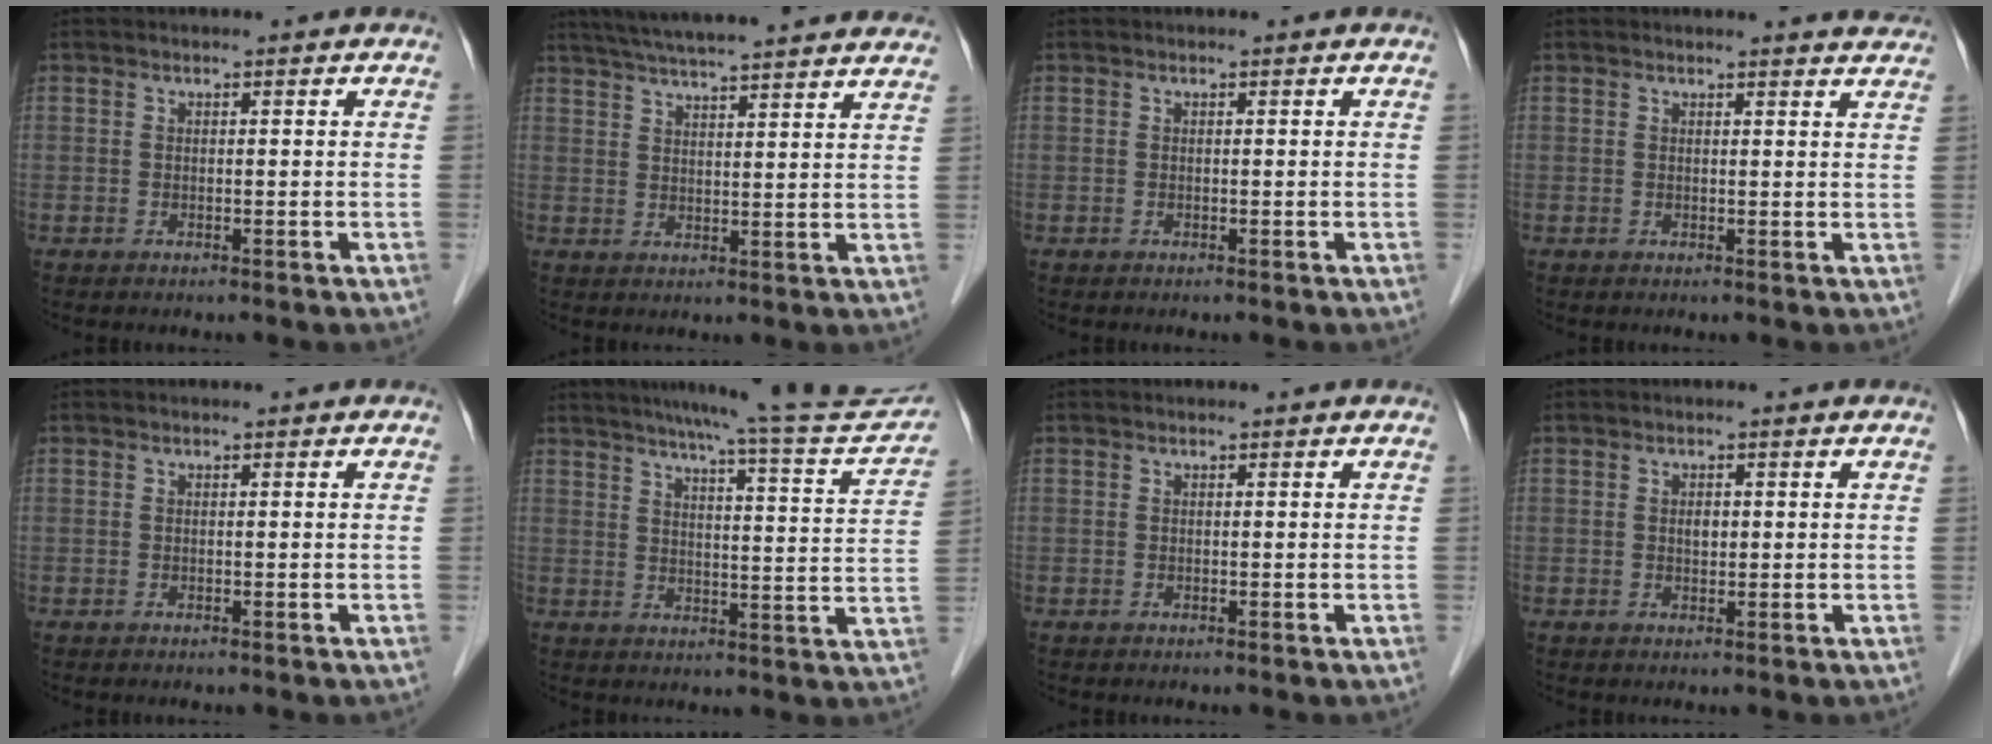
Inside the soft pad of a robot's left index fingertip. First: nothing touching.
{"total": 23.0, "force": [20.6, 1.4, 10.1], "torque": [-0.165, 0.019, 0.270]}
{"total": 0.0}
{"total": 4.8, "force": [4.7, 0.2, 0.8], "torque": [-0.011, -0.009, 0.031]}
{"total": 0.0}
{"total": 19.4, "force": [17.8, -0.4, 7.6], "torque": [-0.112, -0.055, 0.217]}
{"total": 0.0}
{"total": 1.2, "force": [0.2, 0.7, 0.9], "torque": [-0.015, 0.001, 0.004]}